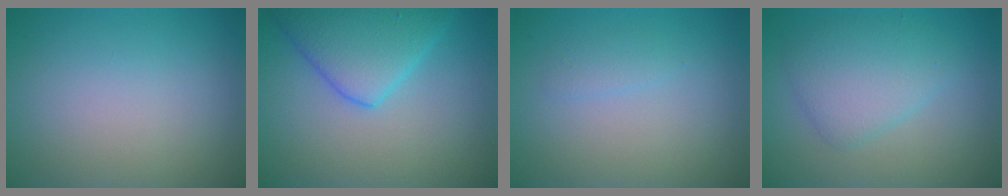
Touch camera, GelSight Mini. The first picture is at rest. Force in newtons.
{"total": 5.8, "press": 5.8, "slide": 0.3}
{"total": 1.0, "press": 1.0, "slide": 0.0}
{"total": 3.8, "press": 3.8, "slide": 0.1}